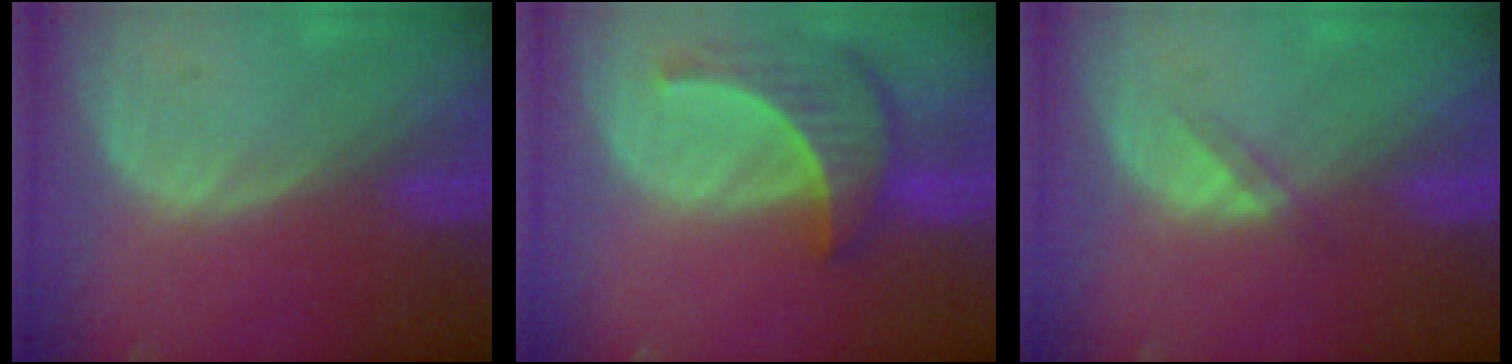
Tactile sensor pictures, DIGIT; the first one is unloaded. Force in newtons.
{"total": 7.1, "press": 7.0, "slide": 1.1}
{"total": 1.8, "press": 1.4, "slide": 1.0}